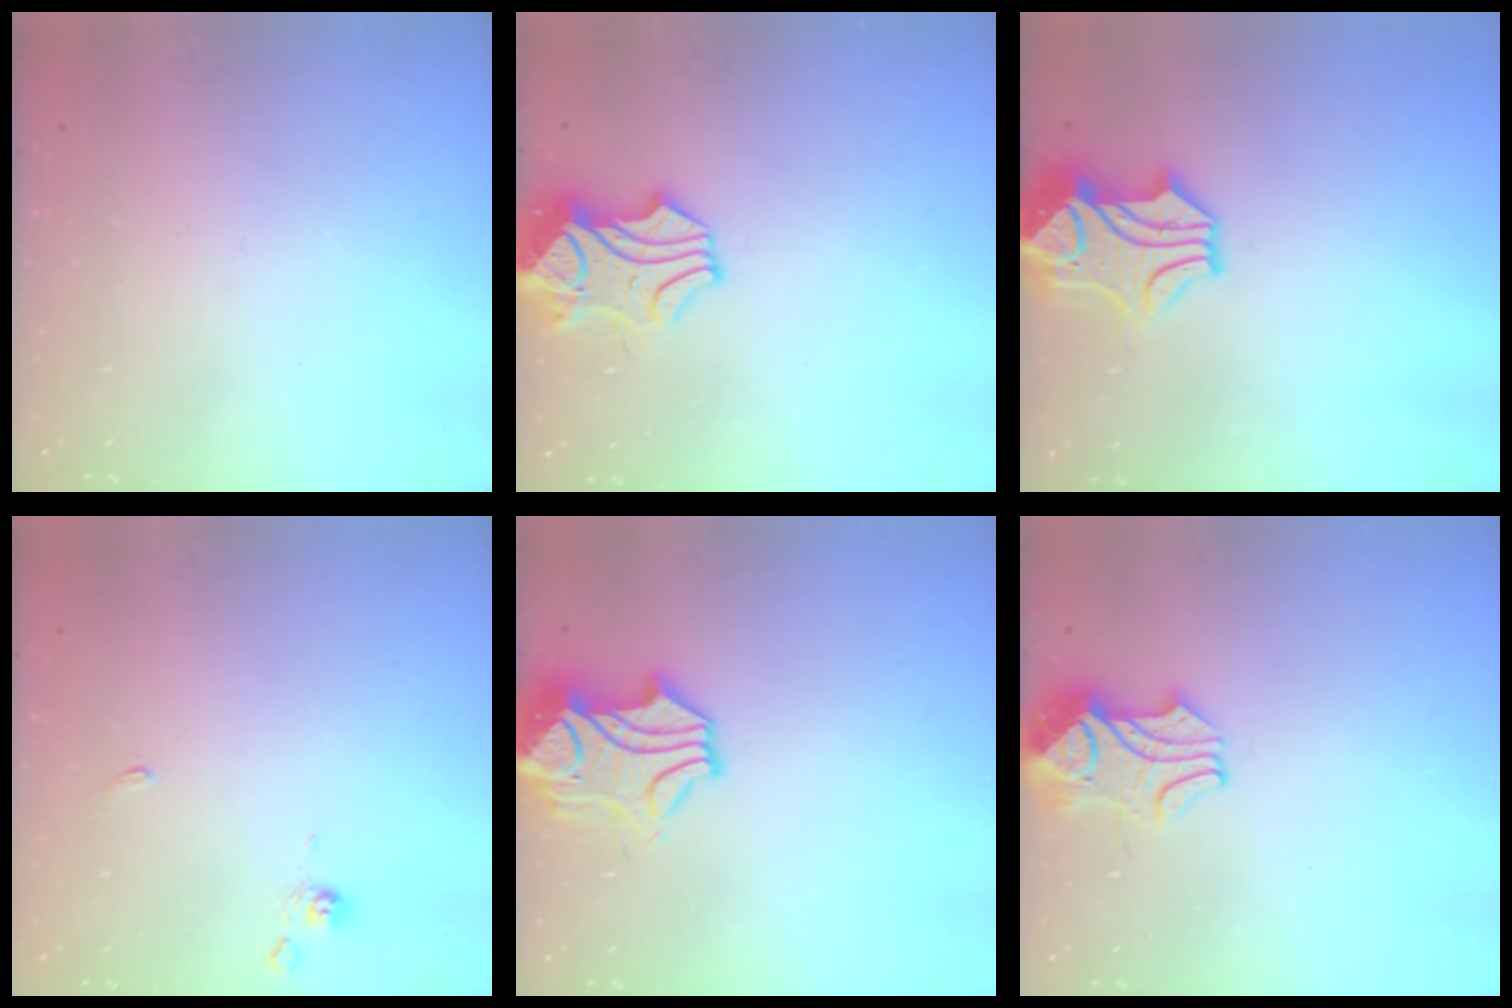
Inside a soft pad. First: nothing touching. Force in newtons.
{"total": 2.3, "press": 1.7, "slide": 1.4}
{"total": 1.0, "press": 0.3, "slide": 1.0}
{"total": 0.7, "press": 0.5, "slide": 0.5}
{"total": 8.8, "press": 8.7, "slide": 1.2}
{"total": 2.4, "press": 2.2, "slide": 1.0}